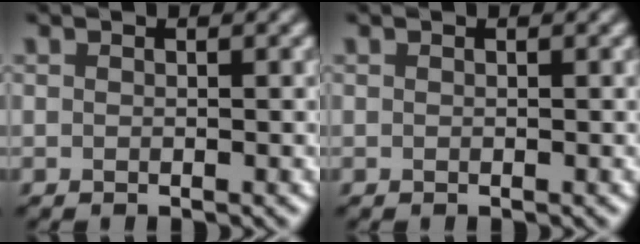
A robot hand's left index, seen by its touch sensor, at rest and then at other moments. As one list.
[{"total": 0.0}]